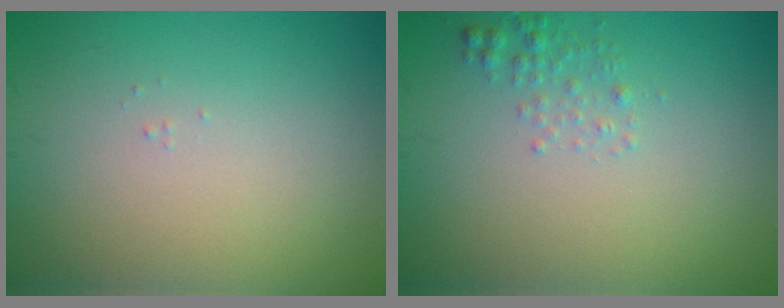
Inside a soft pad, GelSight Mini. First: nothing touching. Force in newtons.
{"total": 1.3, "press": 1.3, "slide": 0.1}